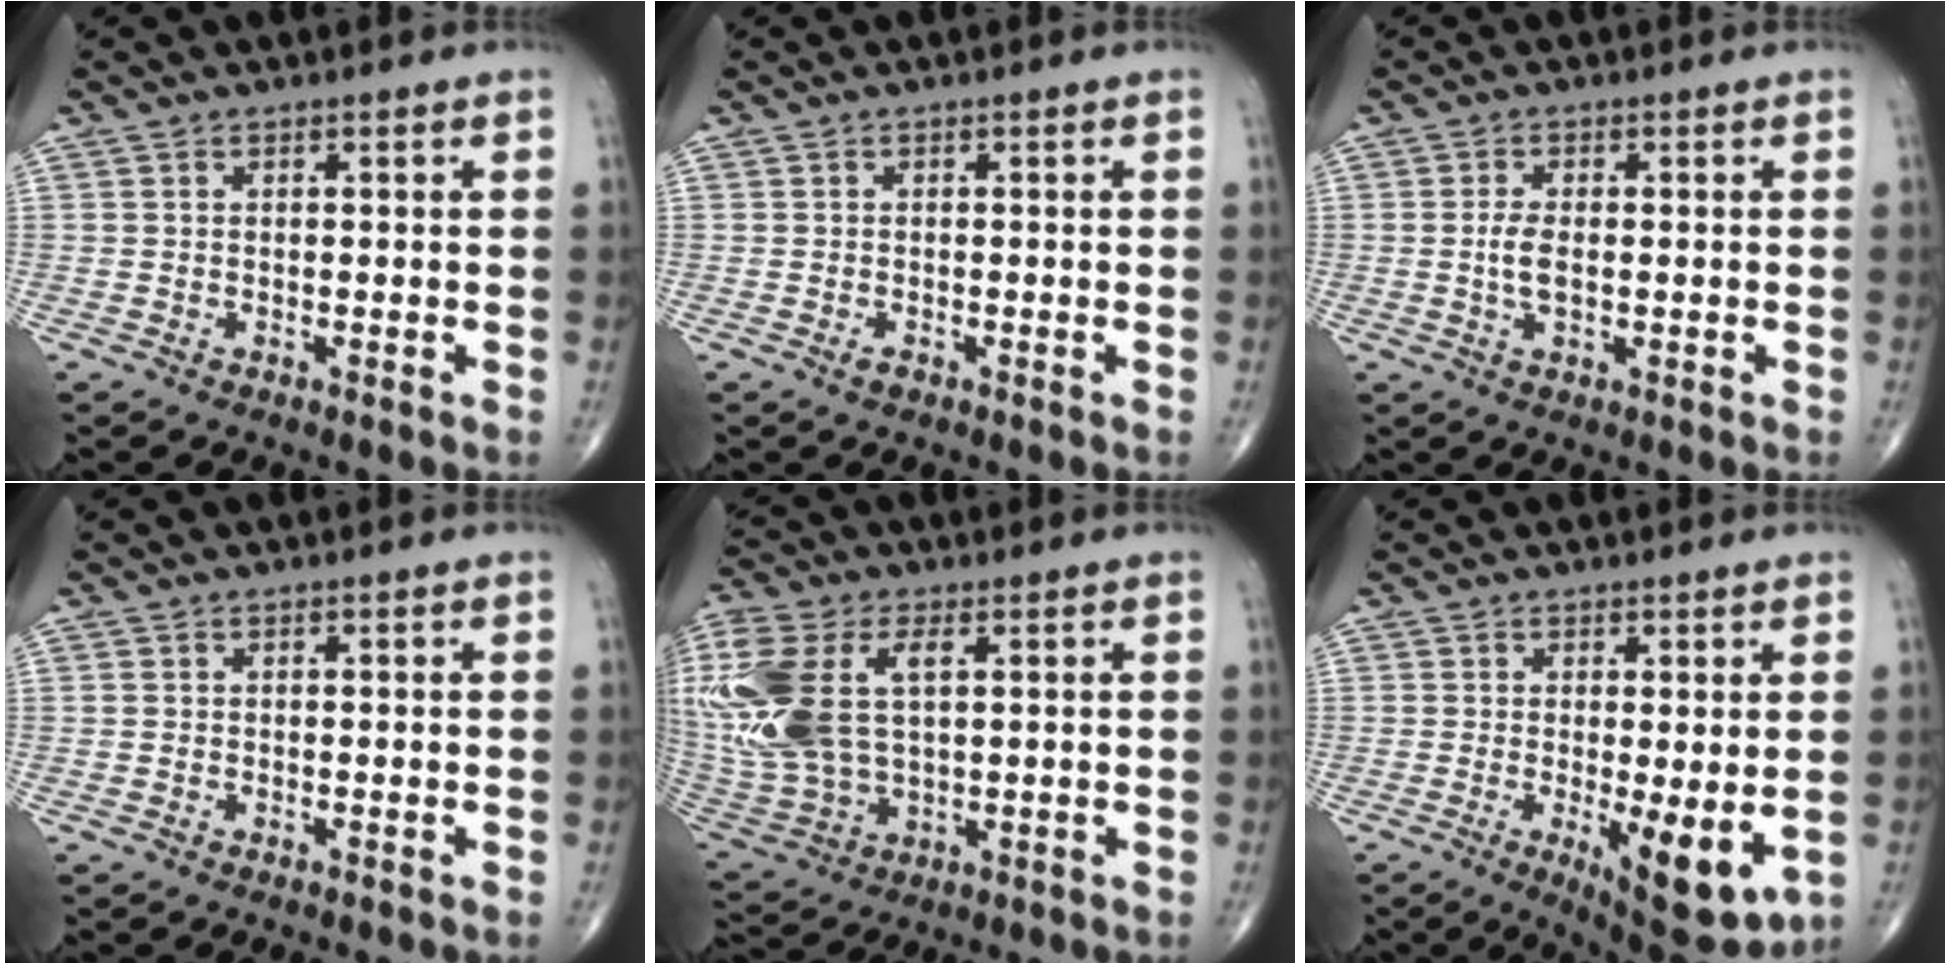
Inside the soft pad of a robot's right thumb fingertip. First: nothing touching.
{"total": 0.8, "force": [-0.4, 0.4, 0.5], "torque": [-0.009, -0.002, -0.008]}
{"total": 3.5, "force": [-0.1, 1.6, 3.1], "torque": [-0.065, -0.003, -0.003]}
{"total": 0.0}
{"total": 20.1, "force": [4.0, 11.4, 16.1], "torque": [-0.397, -0.004, 0.078]}
{"total": 10.0, "force": [-1.8, 3.4, 9.2], "torque": [-0.123, -0.026, -0.016]}